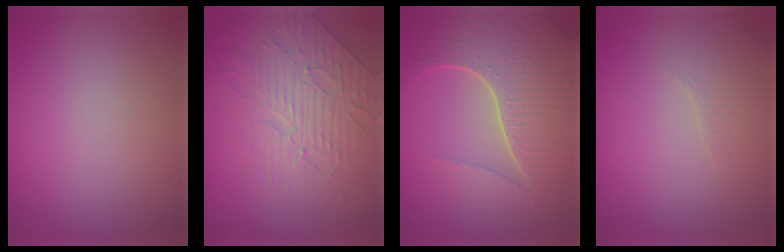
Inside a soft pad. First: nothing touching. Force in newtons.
{"total": 3.9, "press": 3.8, "slide": 0.8}
{"total": 7.7, "press": 5.6, "slide": 5.2}
{"total": 2.0, "press": 1.9, "slide": 0.5}